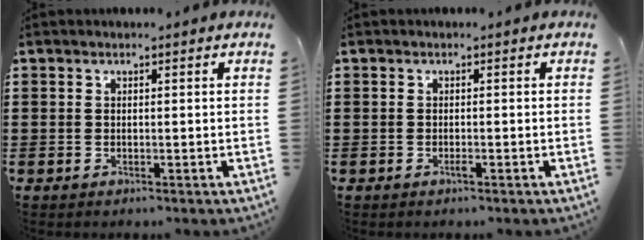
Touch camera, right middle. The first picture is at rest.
{"total": 0.7, "force": [-0.4, 0.1, 0.6], "torque": [-0.012, -0.003, -0.007]}